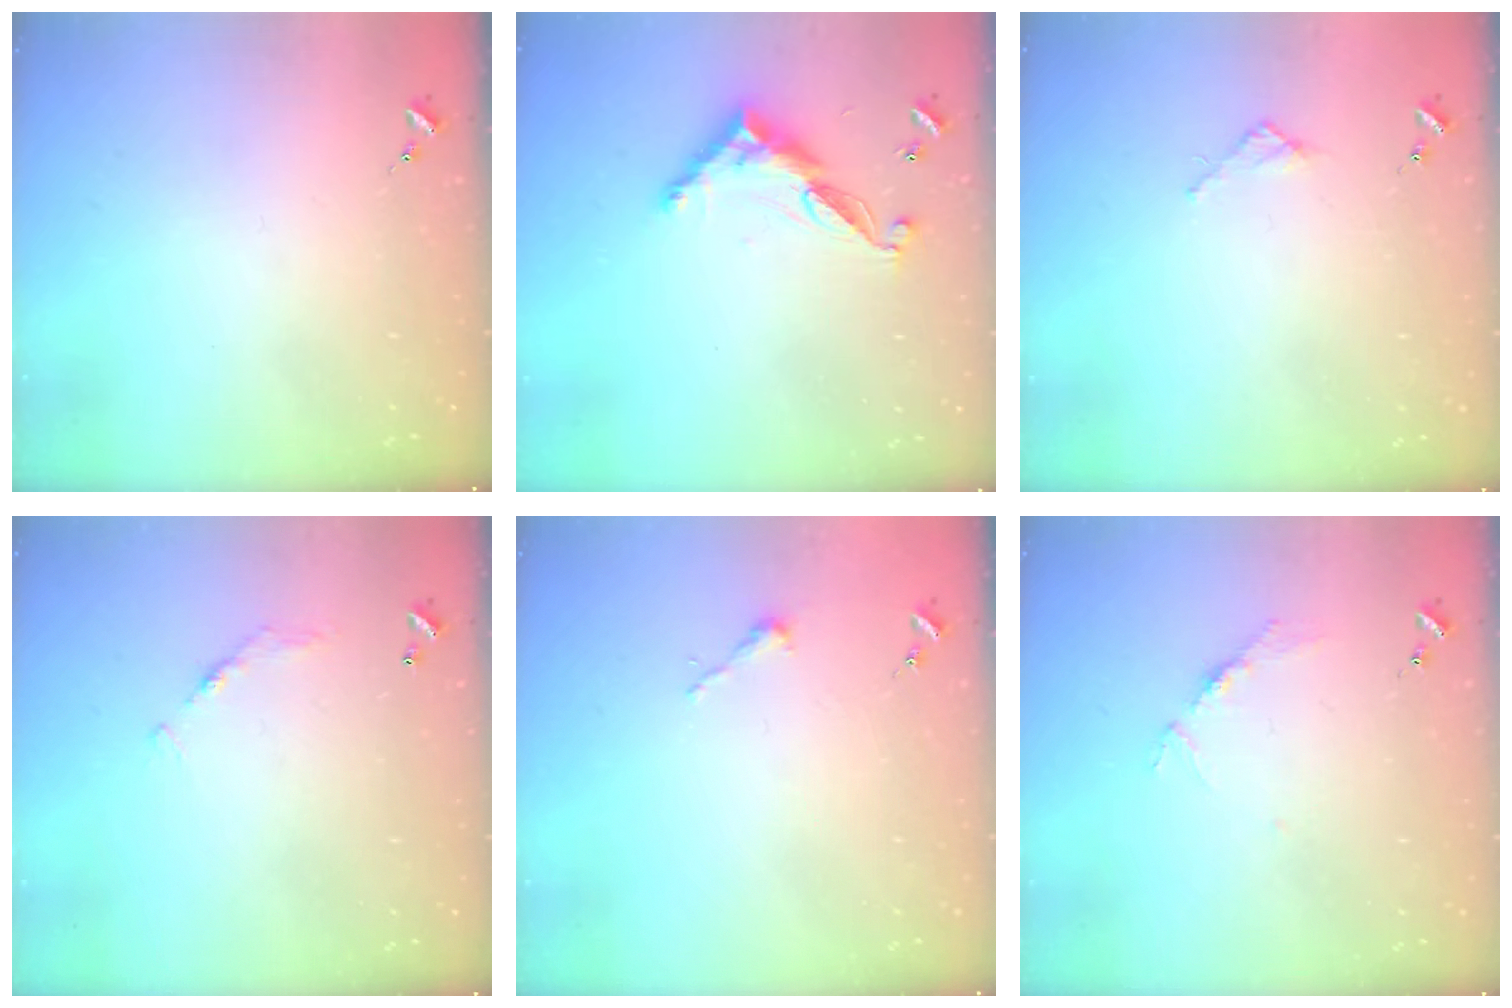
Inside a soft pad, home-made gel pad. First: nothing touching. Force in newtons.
{"total": 11.6, "press": 11.6, "slide": 0.3}
{"total": 2.4, "press": 2.3, "slide": 0.3}
{"total": 6.8, "press": 6.8, "slide": 0.5}
{"total": 2.5, "press": 2.5, "slide": 0.2}
{"total": 3.9, "press": 3.8, "slide": 0.5}